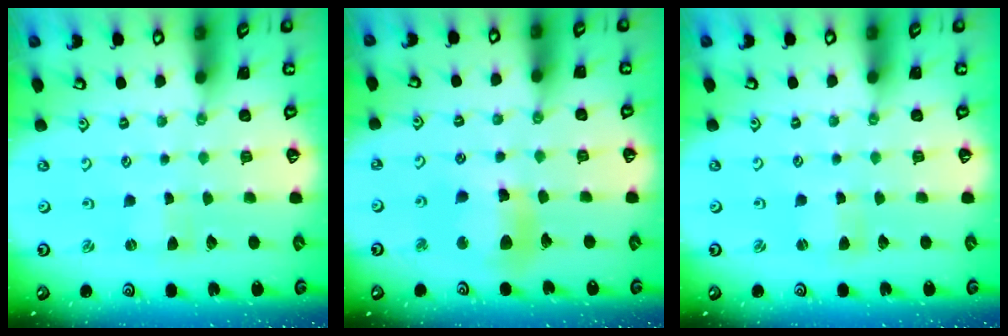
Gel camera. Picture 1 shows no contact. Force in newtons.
{"total": 11.7, "press": 11.4, "slide": 2.4}
{"total": 1.5, "press": 1.4, "slide": 0.3}